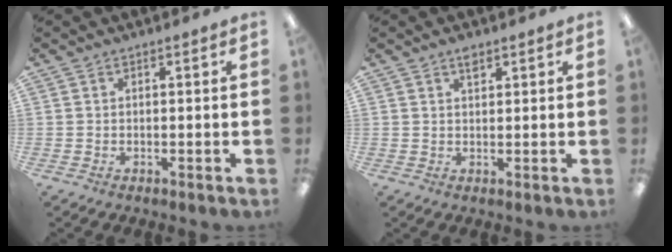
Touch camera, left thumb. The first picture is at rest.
{"total": 2.3, "force": [1.6, 1.0, 1.3], "torque": [-0.014, -0.006, 0.025]}